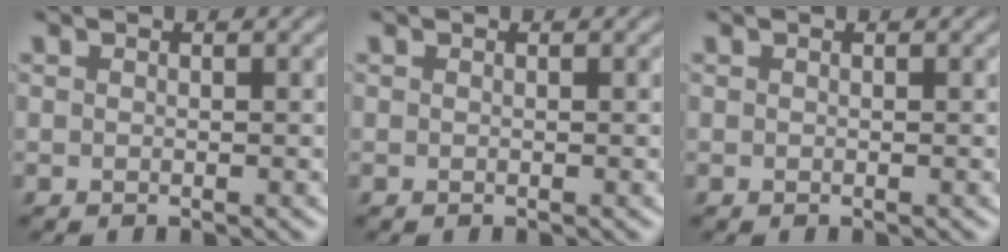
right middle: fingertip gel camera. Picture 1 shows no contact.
{"total": 0.0}
{"total": 0.0}